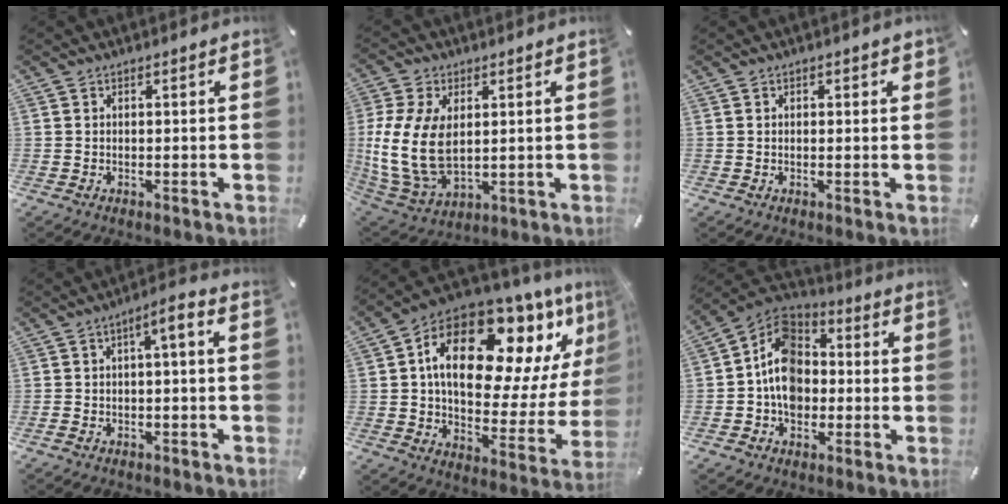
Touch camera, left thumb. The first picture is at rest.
{"total": 14.4, "force": [1.2, 9.7, 10.5], "torque": [-0.252, -0.010, 0.025]}
{"total": 0.6, "force": [0.2, 0.5, 0.4], "torque": [-0.009, 0.005, 0.002]}
{"total": 4.3, "force": [-1.9, 1.3, 3.7], "torque": [-0.066, 0.012, -0.037]}
{"total": 22.5, "force": [11.1, 12.2, 15.2], "torque": [-0.230, -0.070, 0.185]}
{"total": 11.3, "force": [-2.0, 9.3, 6.1], "torque": [-0.133, 0.020, -0.041]}